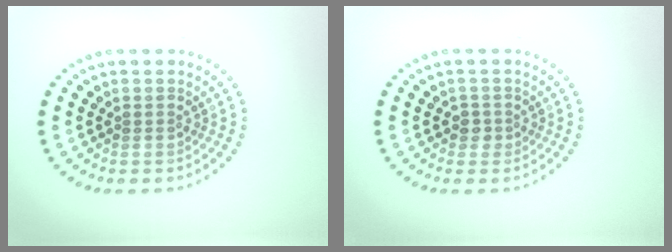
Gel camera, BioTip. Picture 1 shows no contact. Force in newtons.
{"total": 1.2, "press": 1.0, "slide": 0.8}